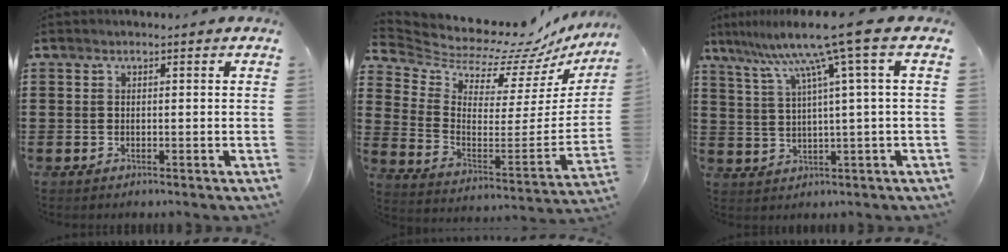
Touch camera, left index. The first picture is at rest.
{"total": 7.2, "force": [6.9, 1.4, 1.6], "torque": [-0.060, -0.076, 0.106]}
{"total": 9.8, "force": [5.2, -1.5, 8.2], "torque": [-0.172, -0.025, 0.079]}